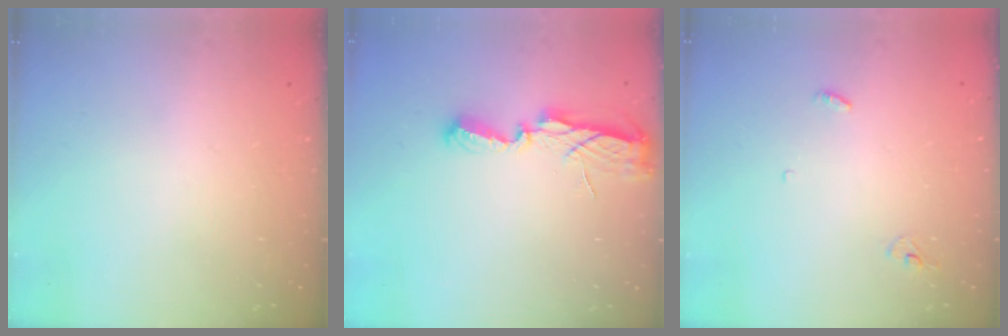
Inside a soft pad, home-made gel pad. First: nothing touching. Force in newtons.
{"total": 7.1, "press": 7.1, "slide": 0.5}
{"total": 3.3, "press": 3.2, "slide": 0.3}